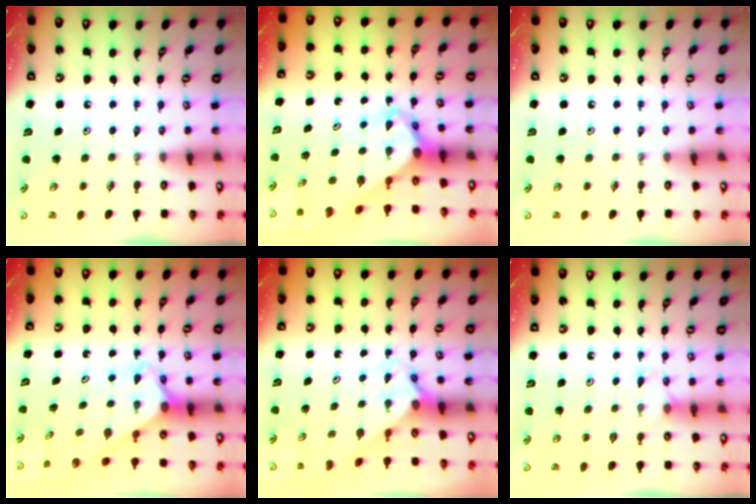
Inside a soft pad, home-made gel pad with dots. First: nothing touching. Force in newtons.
{"total": 3.7, "press": 3.7, "slide": 0.4}
{"total": 0.0}
{"total": 2.2, "press": 2.2, "slide": 0.1}
{"total": 1.2, "press": 1.2, "slide": 0.1}
{"total": 3.9, "press": 3.9, "slide": 0.5}